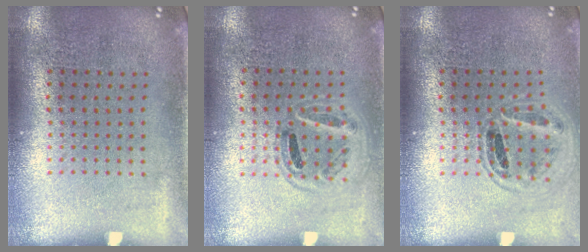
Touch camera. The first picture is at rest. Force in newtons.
{"total": 0.9, "press": 0.8, "slide": 0.4}
{"total": 0.8, "press": 0.8, "slide": 0.1}